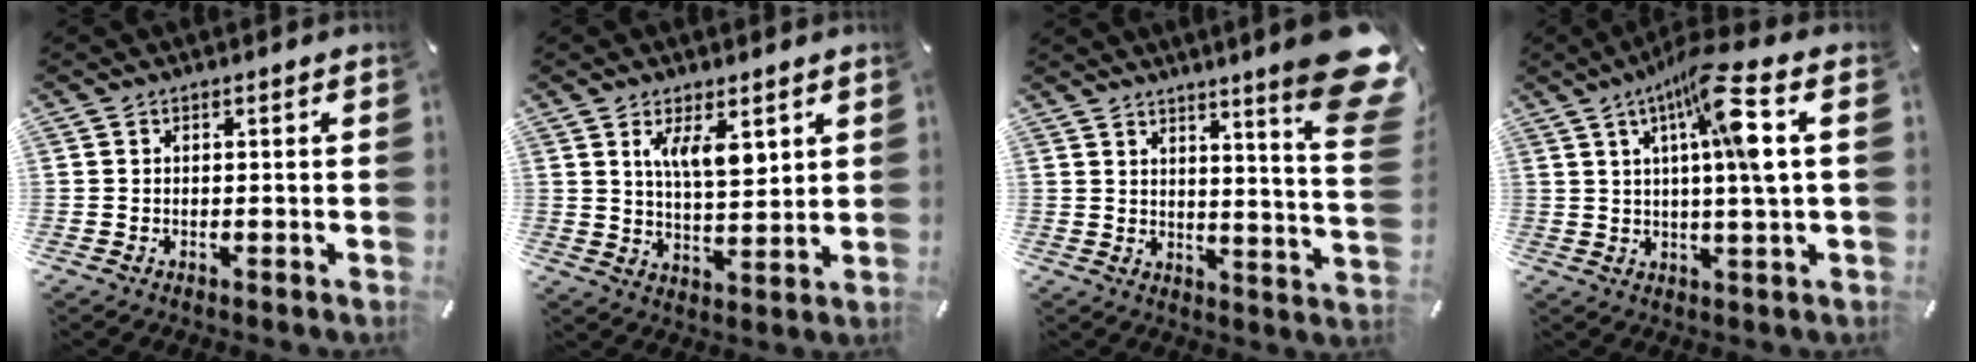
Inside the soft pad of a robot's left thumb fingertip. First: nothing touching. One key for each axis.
{"total": 8.4, "fx": 4.0, "fy": 3.8, "fz": 6.4, "tx": -0.111, "ty": -0.017, "tz": 0.067}
{"total": 13.2, "fx": 7.8, "fy": 1.7, "fz": 10.6, "tx": -0.151, "ty": -0.071, "tz": 0.123}
{"total": 12.9, "fx": 4.2, "fy": 1.6, "fz": 12.1, "tx": -0.198, "ty": -0.010, "tz": 0.063}